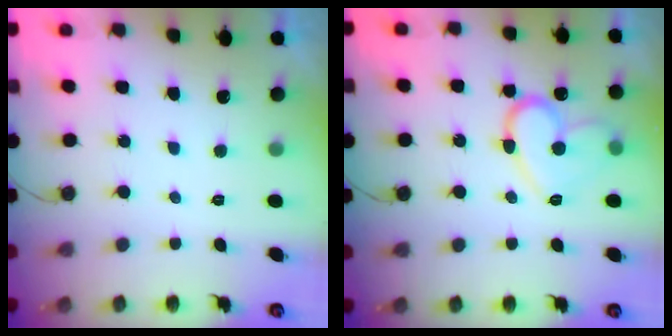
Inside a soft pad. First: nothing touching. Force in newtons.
{"total": 14.7, "press": 14.6, "slide": 1.3}